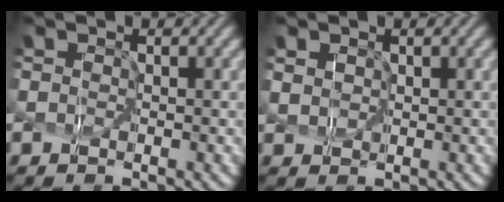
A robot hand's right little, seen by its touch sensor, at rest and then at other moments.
{"total": 2.0, "force": [0.9, 1.5, 0.9], "torque": [-0.026, 0.012, 0.017]}